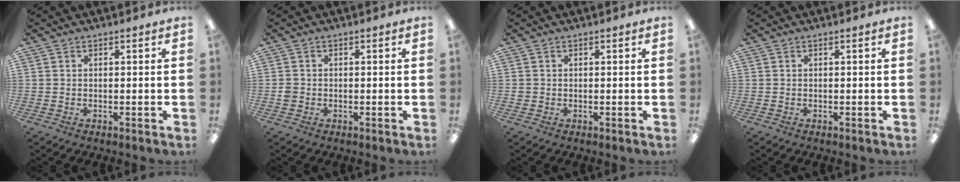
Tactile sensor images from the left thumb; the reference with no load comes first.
{"total": 1.7, "force": [-0.5, 1.6, 0.5], "torque": [-0.008, 0.003, -0.010]}
{"total": 0.9, "force": [0.0, 0.9, 0.1], "torque": [-0.002, 0.005, -0.002]}
{"total": 0.0}